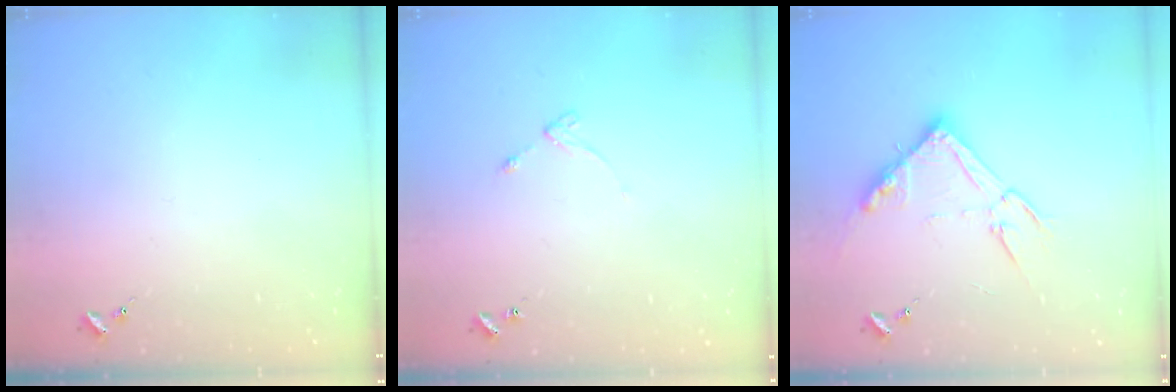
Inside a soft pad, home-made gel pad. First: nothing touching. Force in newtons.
{"total": 4.0, "press": 3.9, "slide": 0.5}
{"total": 14.8, "press": 14.8, "slide": 0.4}